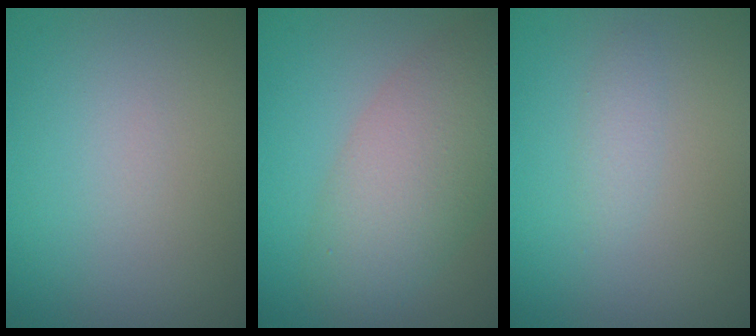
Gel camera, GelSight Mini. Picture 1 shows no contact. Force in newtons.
{"total": 6.4, "press": 6.4, "slide": 0.6}
{"total": 0.9, "press": 0.9, "slide": 0.0}